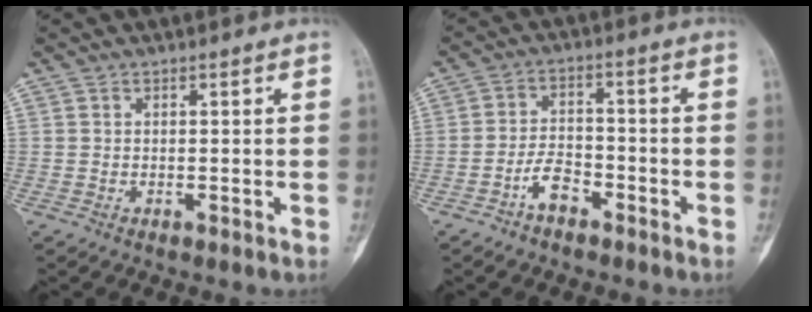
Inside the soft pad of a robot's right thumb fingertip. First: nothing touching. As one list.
[{"total": 5.4, "force": [-3.4, 2.8, 3.1], "torque": [-0.044, 0.030, -0.066]}]